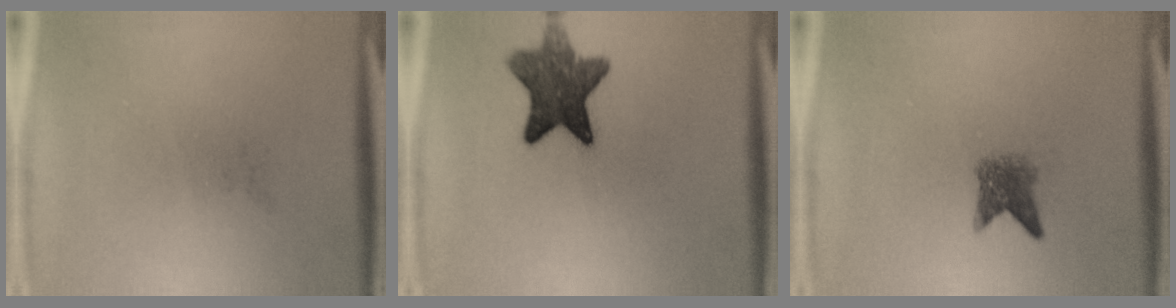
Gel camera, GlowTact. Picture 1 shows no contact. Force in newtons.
{"total": 9.5}
{"total": 3.0}